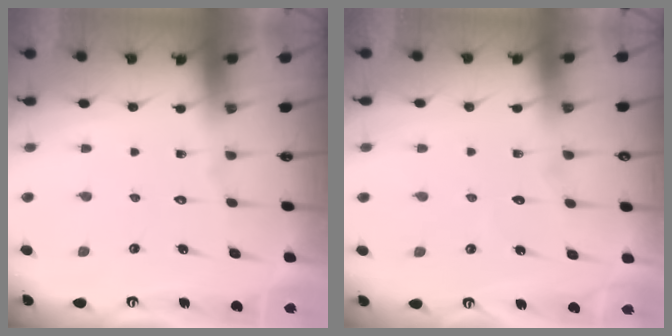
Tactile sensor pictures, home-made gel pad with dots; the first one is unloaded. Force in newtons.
{"total": 3.4, "press": 3.3, "slide": 0.4}